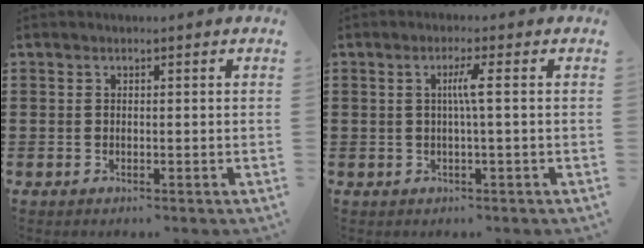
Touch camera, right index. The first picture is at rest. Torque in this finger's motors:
{"motor_torque": [0.59, -0.31, 0.09, 0.03]}